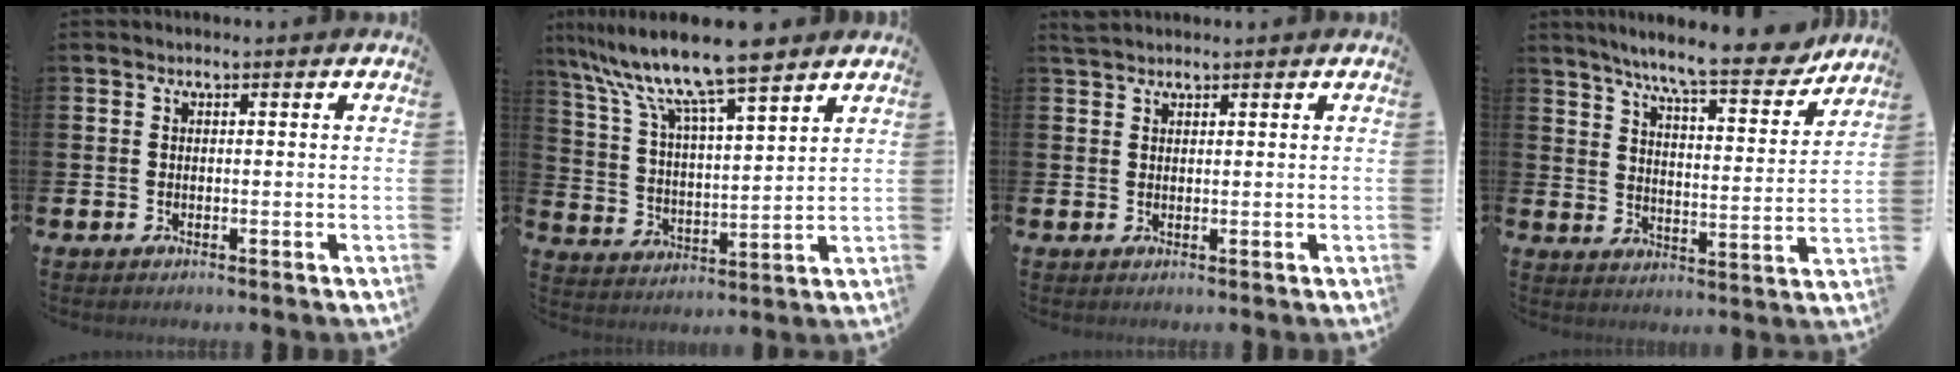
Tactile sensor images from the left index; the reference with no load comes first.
{"total": 12.0, "force": [10.4, 1.1, 5.9], "torque": [-0.149, -0.053, 0.181]}
{"total": 1.5, "force": [1.4, 0.4, 0.2], "torque": [-0.006, 0.003, 0.027]}
{"total": 9.9, "force": [8.8, 0.6, 4.5], "torque": [-0.101, -0.052, 0.148]}